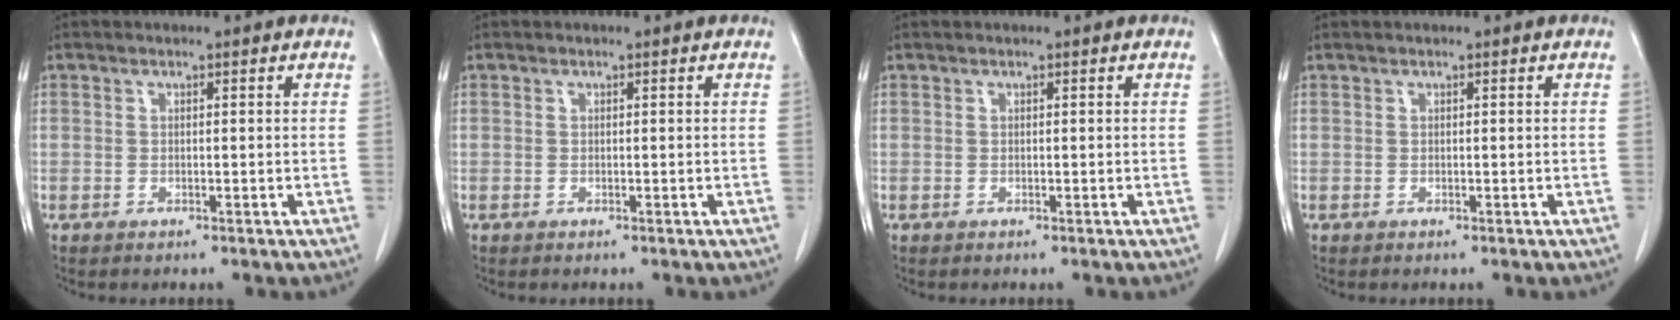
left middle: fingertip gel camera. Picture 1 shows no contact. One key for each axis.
{"total": 0.0}
{"total": 0.0}
{"total": 0.0}